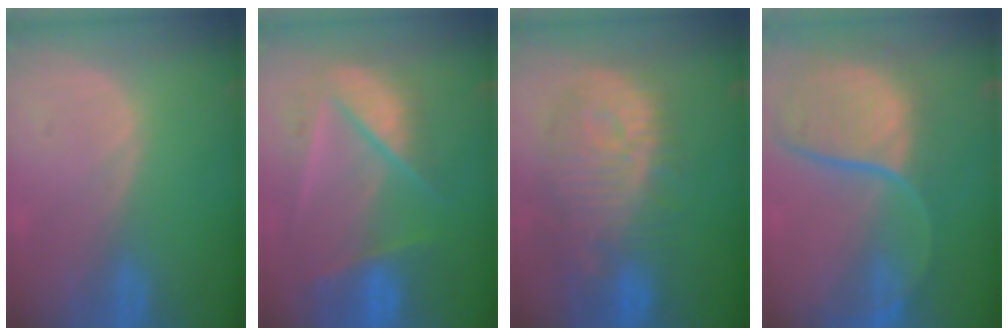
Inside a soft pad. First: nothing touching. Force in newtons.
{"total": 9.8, "press": 8.3, "slide": 5.3}
{"total": 12.2, "press": 11.0, "slide": 5.1}
{"total": 12.2, "press": 9.9, "slide": 7.1}